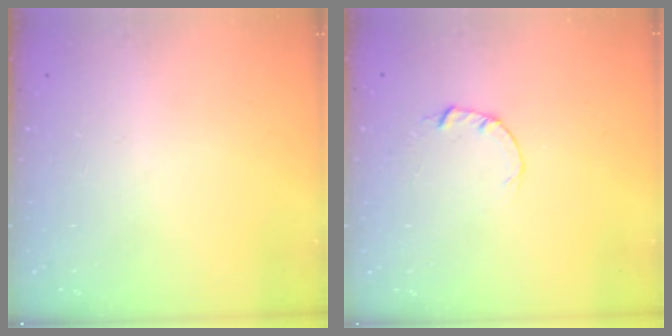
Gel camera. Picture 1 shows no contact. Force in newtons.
{"total": 2.0, "press": 2.0, "slide": 0.3}